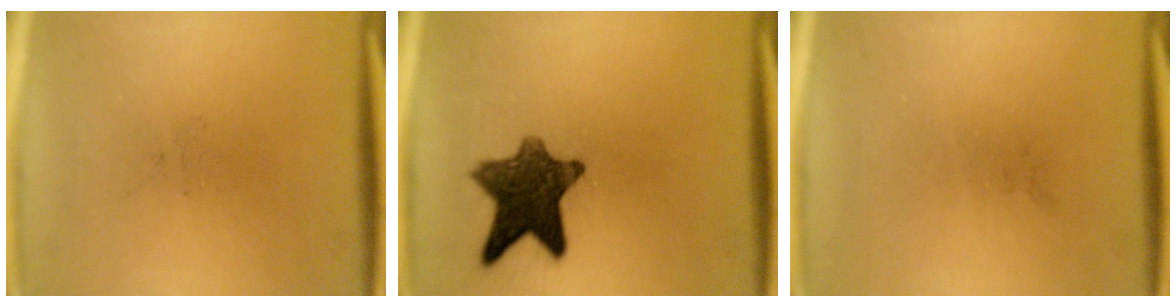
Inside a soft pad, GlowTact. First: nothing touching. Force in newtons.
{"total": 10.7}
{"total": 0.0}